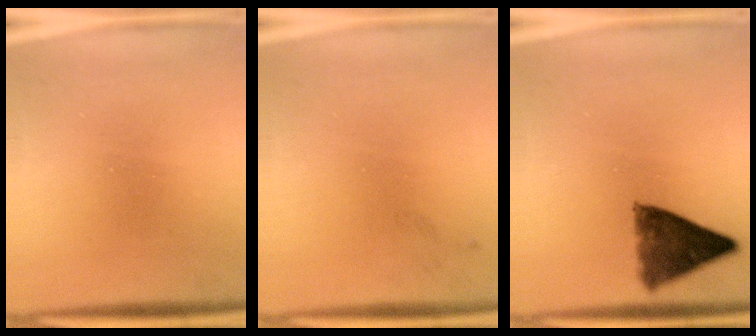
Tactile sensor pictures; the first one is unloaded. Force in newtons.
{"total": 1.1}
{"total": 8.1}